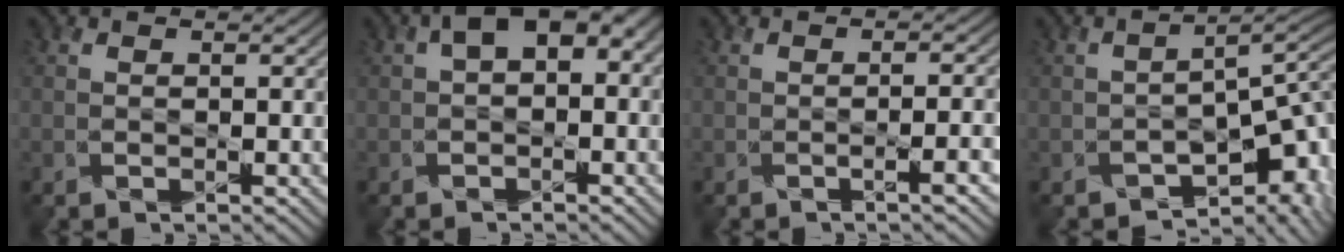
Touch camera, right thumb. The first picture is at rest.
{"total": 5.1, "force": [1.2, 2.6, 4.3], "torque": [-0.072, 0.009, 0.017]}
{"total": 3.6, "force": [-1.3, 0.8, 3.3], "torque": [-0.039, 0.002, -0.026]}
{"total": 7.6, "force": [-4.7, 3.0, 5.1], "torque": [-0.063, -0.019, -0.061]}